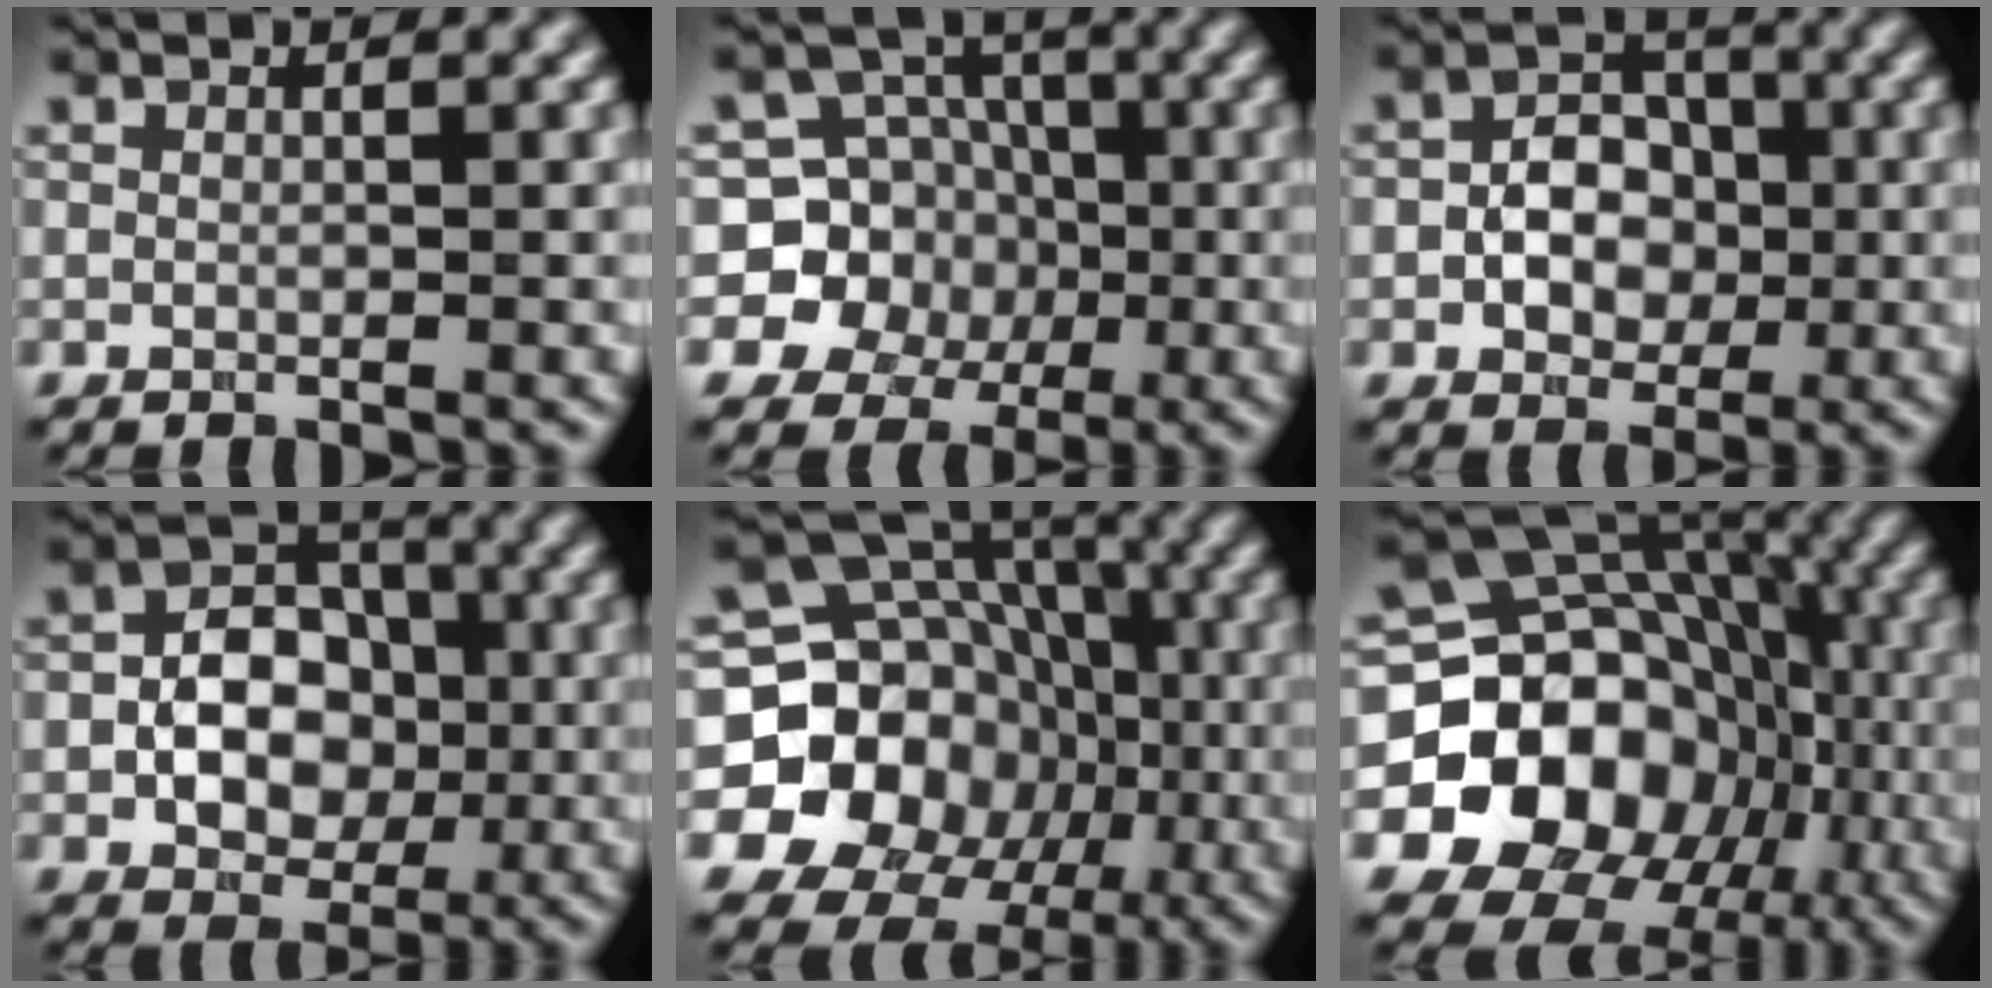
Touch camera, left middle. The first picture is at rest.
{"total": 8.3, "force": [-0.9, 8.0, 2.3], "torque": [-0.043, 0.035, -0.048]}
{"total": 5.0, "force": [-0.8, 3.7, 3.3], "torque": [-0.041, 0.004, -0.016]}
{"total": 6.7, "force": [-1.0, 4.9, 4.5], "torque": [-0.062, 0.007, -0.020]}
{"total": 19.8, "force": [-3.2, 18.0, 7.8], "torque": [-0.155, 0.007, -0.085]}
{"total": 20.3, "force": [-4.8, 17.5, 9.0], "torque": [-0.137, -0.004, -0.106]}